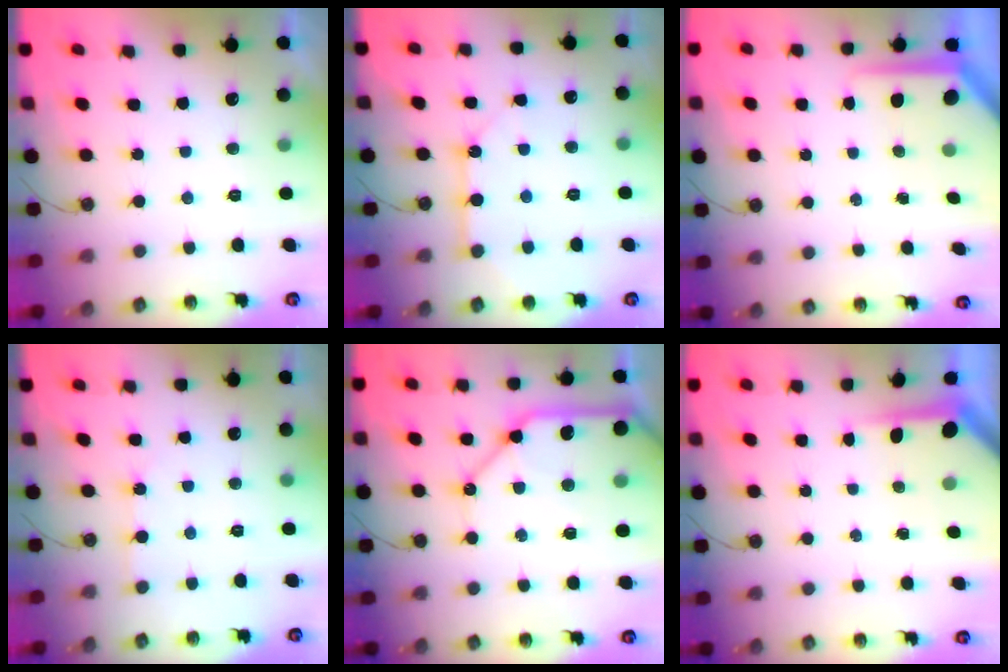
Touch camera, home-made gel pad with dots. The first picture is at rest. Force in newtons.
{"total": 10.4, "press": 10.4, "slide": 0.9}
{"total": 6.4, "press": 6.4, "slide": 0.5}
{"total": 3.1, "press": 3.1, "slide": 0.4}
{"total": 22.6, "press": 22.3, "slide": 3.1}
{"total": 3.8, "press": 3.8, "slide": 0.4}